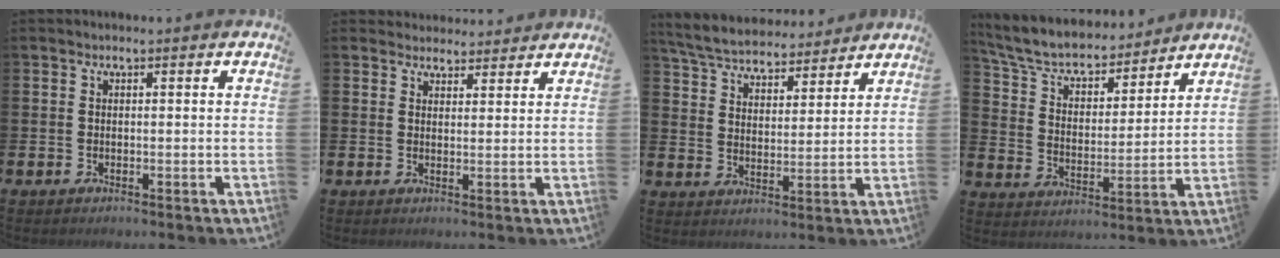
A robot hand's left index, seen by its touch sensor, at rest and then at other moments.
{"total": 3.0, "force": [2.9, 0.9, -0.4], "torque": [0.007, -0.017, 0.052]}
{"total": 6.0, "force": [5.7, 1.5, 0.9], "torque": [-0.050, -0.034, 0.102]}
{"total": 7.2, "force": [6.5, 2.4, 1.8], "torque": [-0.078, -0.050, 0.115]}